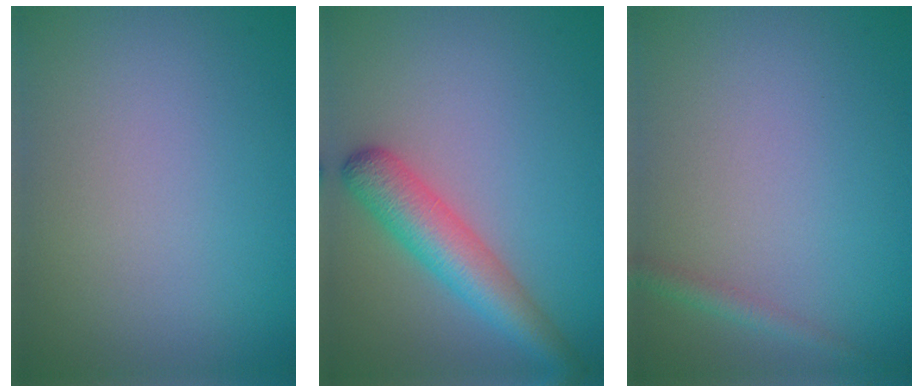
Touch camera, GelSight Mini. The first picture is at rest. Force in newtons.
{"total": 4.7, "press": 4.7, "slide": 0.2}
{"total": 1.3, "press": 1.2, "slide": 0.1}